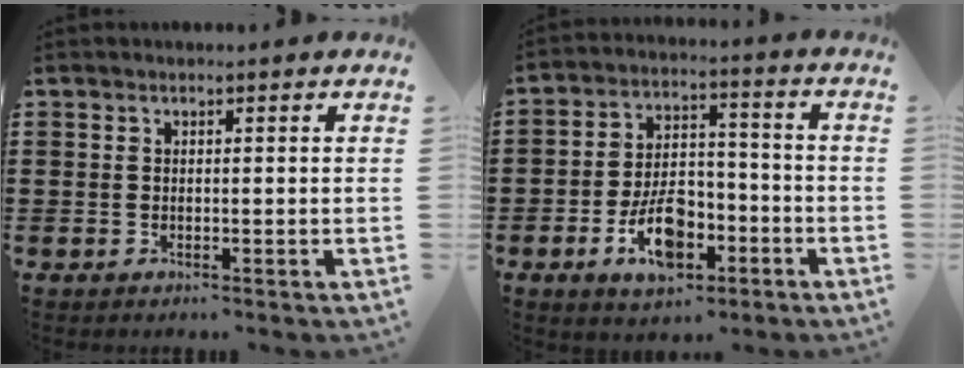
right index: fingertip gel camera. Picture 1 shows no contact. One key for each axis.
{"total": 9.5, "fx": -4.2, "fy": 5.0, "fz": 6.9, "tx": -0.122, "ty": 0.000, "tz": -0.076}